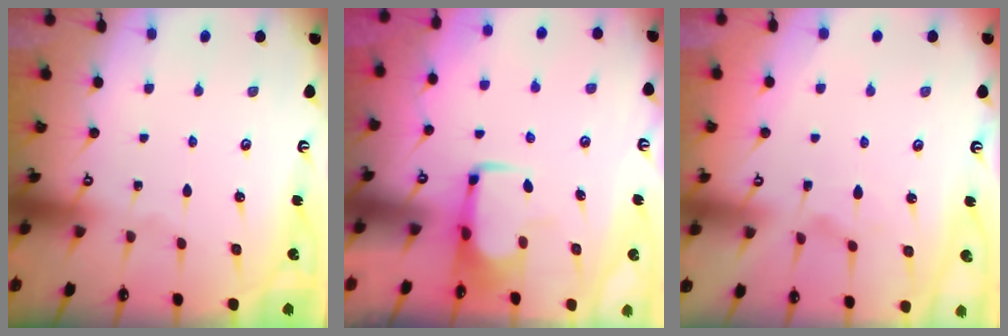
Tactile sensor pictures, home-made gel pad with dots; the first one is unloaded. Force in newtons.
{"total": 1.7, "press": 1.7, "slide": 0.4}
{"total": 2.9, "press": 2.8, "slide": 1.0}